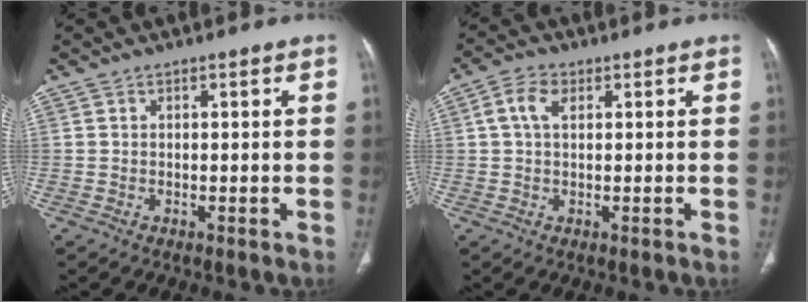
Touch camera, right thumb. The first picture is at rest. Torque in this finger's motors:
{"motor_torque": [0.98, -0.10, 0.94, -0.25, 0.13]}